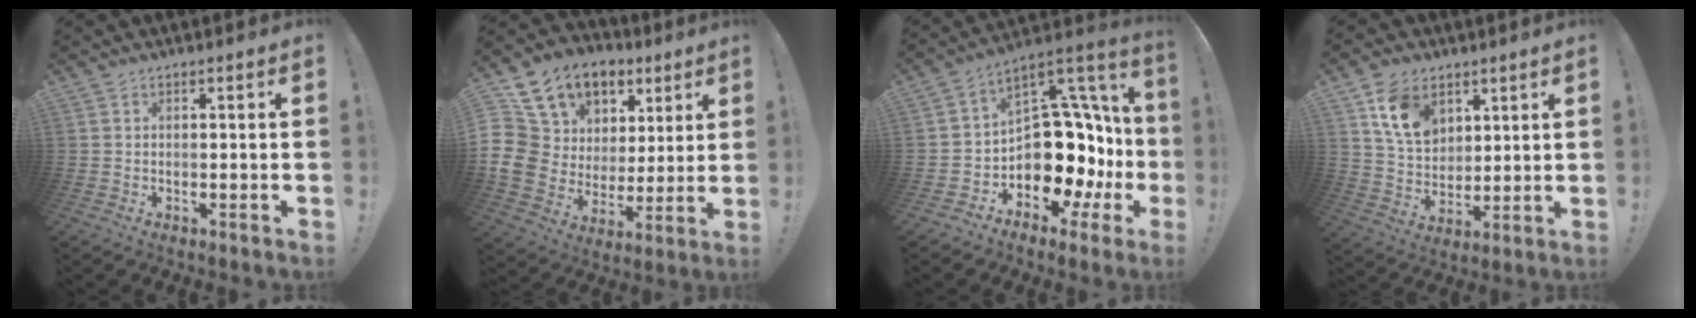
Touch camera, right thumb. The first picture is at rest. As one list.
[{"total": 16.1, "force": [6.6, 13.6, 5.6], "torque": [-0.115, -0.045, 0.152]}, {"total": 16.9, "force": [-3.0, 12.0, 11.5], "torque": [-0.151, -0.014, -0.016]}, {"total": 13.1, "force": [6.9, 9.0, 6.6], "torque": [-0.113, -0.022, 0.135]}]